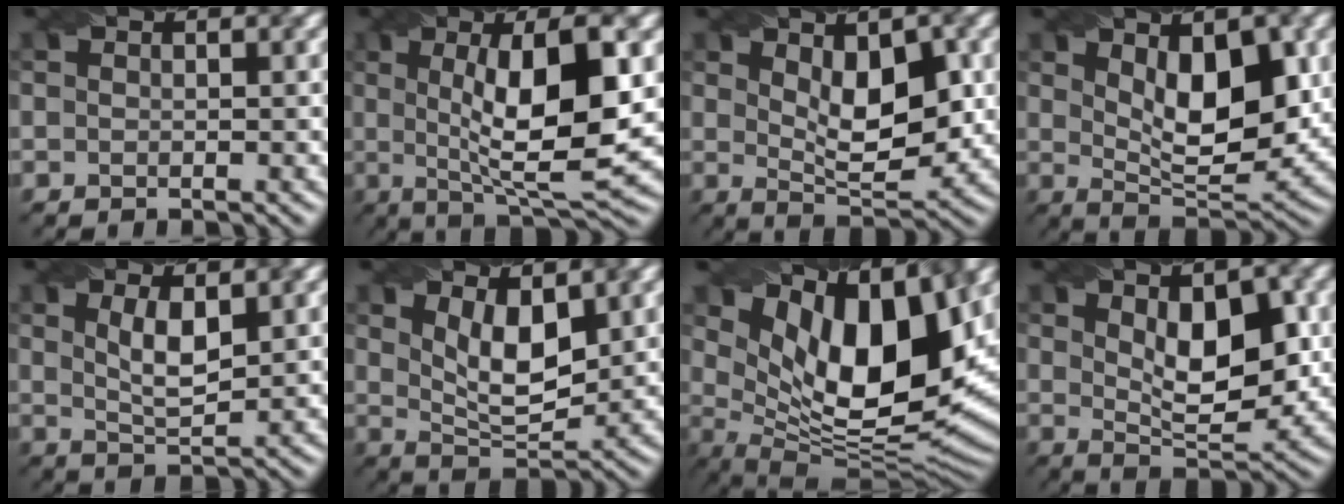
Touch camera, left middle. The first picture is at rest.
{"total": 10.5, "force": [1.1, 2.7, 10.1], "torque": [-0.155, 0.002, 0.022]}
{"total": 6.8, "force": [1.5, 3.0, 6.0], "torque": [-0.091, 0.000, 0.027]}
{"total": 8.7, "force": [2.2, 3.6, 7.6], "torque": [-0.114, 0.000, 0.036]}
{"total": 3.3, "force": [1.2, 1.0, 2.9], "torque": [-0.060, -0.004, 0.026]}
{"total": 5.1, "force": [2.0, 2.2, 4.2], "torque": [-0.081, -0.011, 0.038]}
{"total": 14.1, "force": [5.4, 6.1, 11.4], "torque": [-0.191, -0.004, 0.102]}
{"total": 7.5, "force": [1.5, 3.2, 6.6], "torque": [-0.100, 0.003, 0.026]}